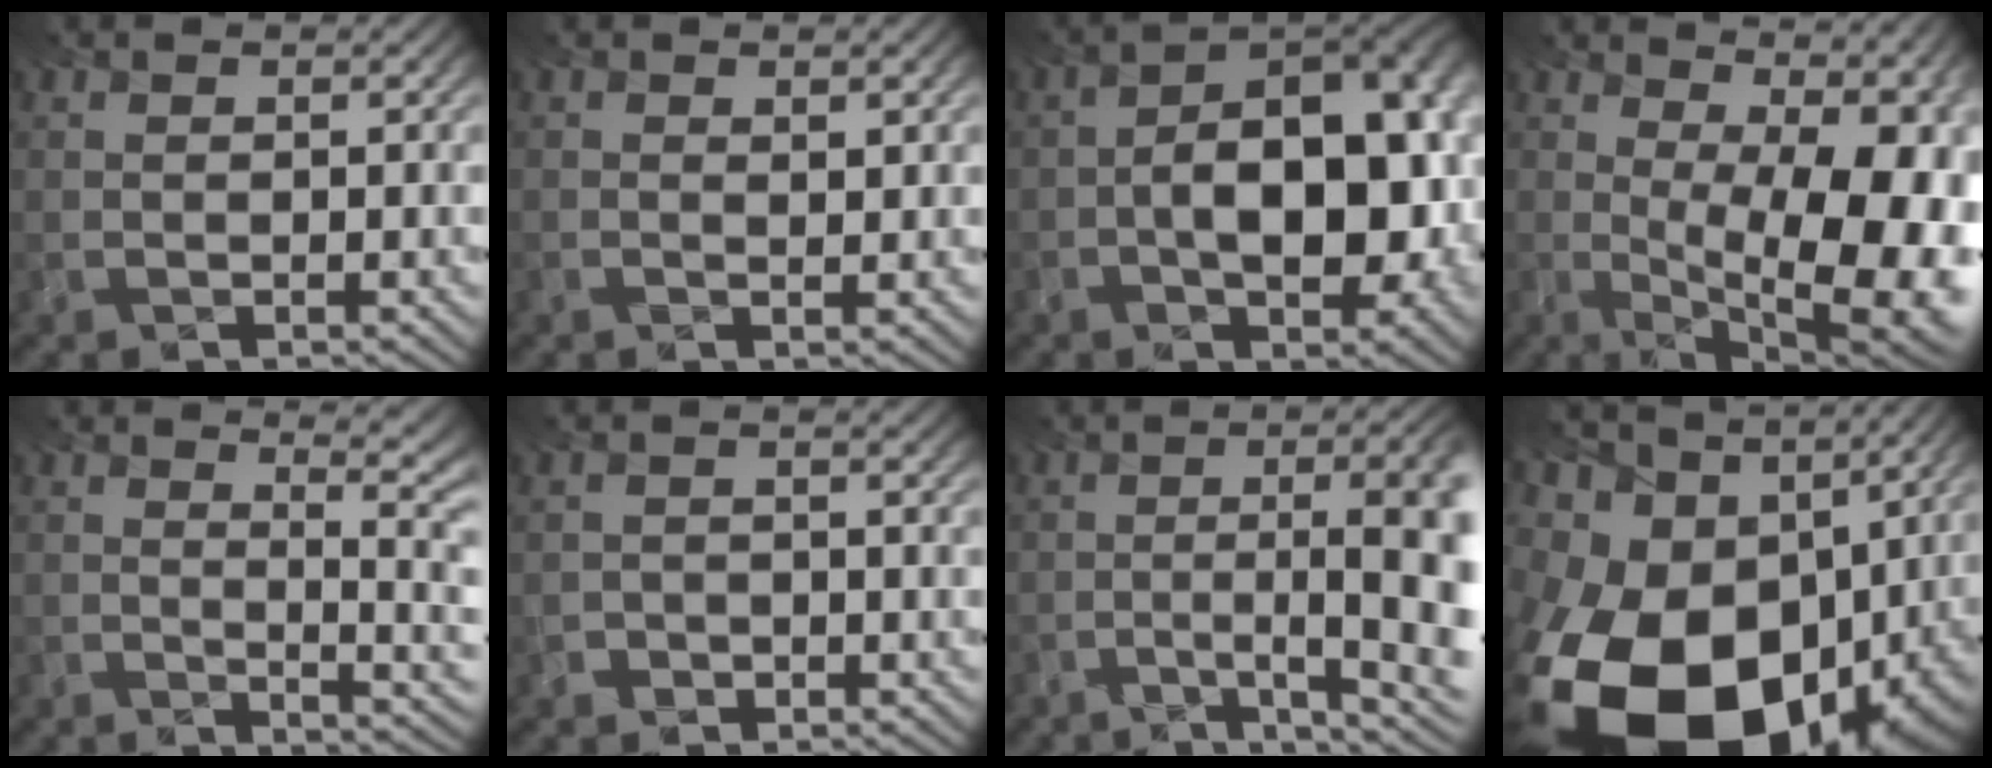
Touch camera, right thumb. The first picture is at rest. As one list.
[{"total": 0.7, "force": [0.5, 0.0, 0.6], "torque": [0.003, -0.005, 0.005]}, {"total": 14.4, "force": [-2.1, 8.2, 11.6], "torque": [-0.132, 0.001, -0.041]}, {"total": 17.0, "force": [1.0, 7.6, 15.2], "torque": [-0.197, 0.027, 0.042]}, {"total": 11.1, "force": [4.3, 4.5, 9.1], "torque": [-0.126, 0.031, 0.052]}, {"total": 2.0, "force": [-1.8, 0.8, -0.3], "torque": [0.000, -0.008, -0.036]}, {"total": 14.0, "force": [-2.6, 4.4, 13.1], "torque": [-0.123, 0.016, -0.046]}, {"total": 22.9, "force": [-7.9, 15.5, 14.8], "torque": [-0.341, -0.077, -0.113]}]